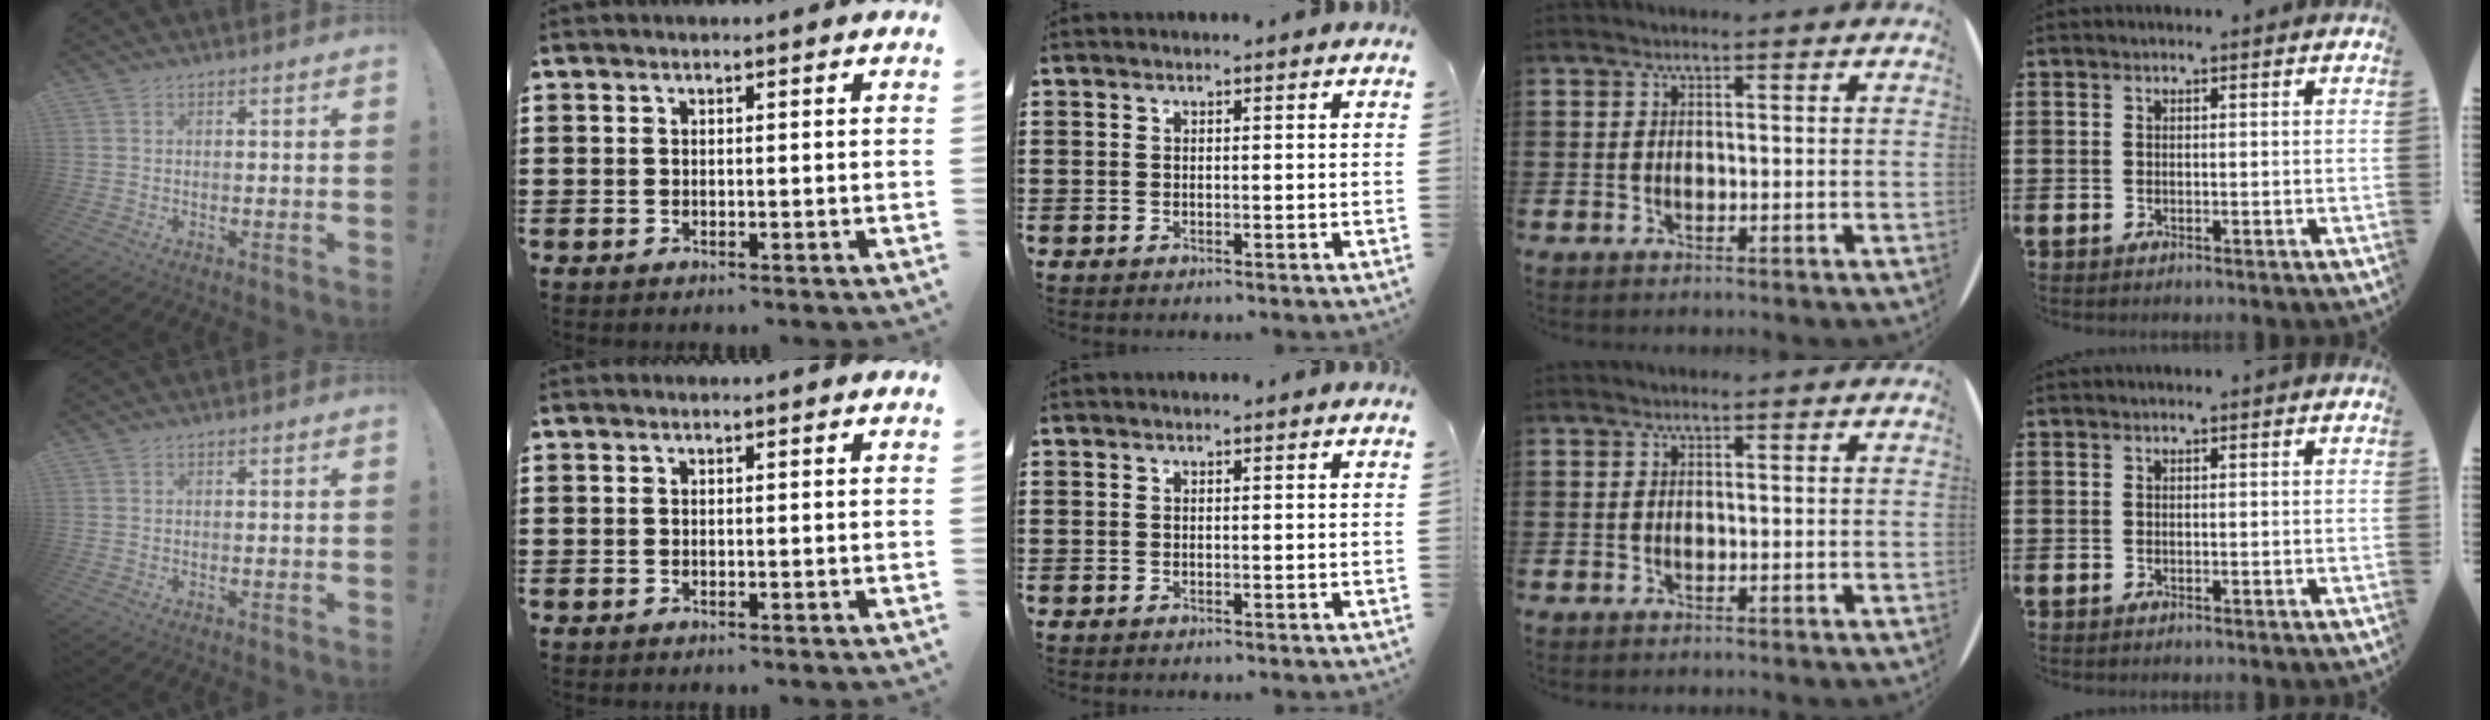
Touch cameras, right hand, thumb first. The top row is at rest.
{}